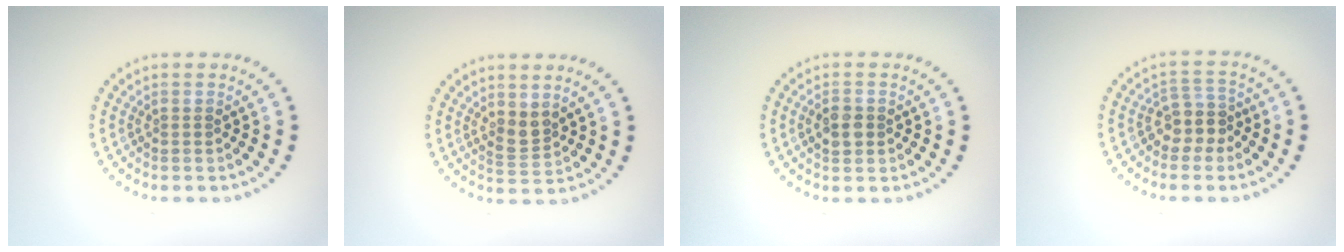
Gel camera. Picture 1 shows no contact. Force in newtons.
{"total": 1.8, "press": 1.5, "slide": 1.1}
{"total": 1.8, "press": 1.7, "slide": 0.2}
{"total": 2.8, "press": 2.2, "slide": 1.6}